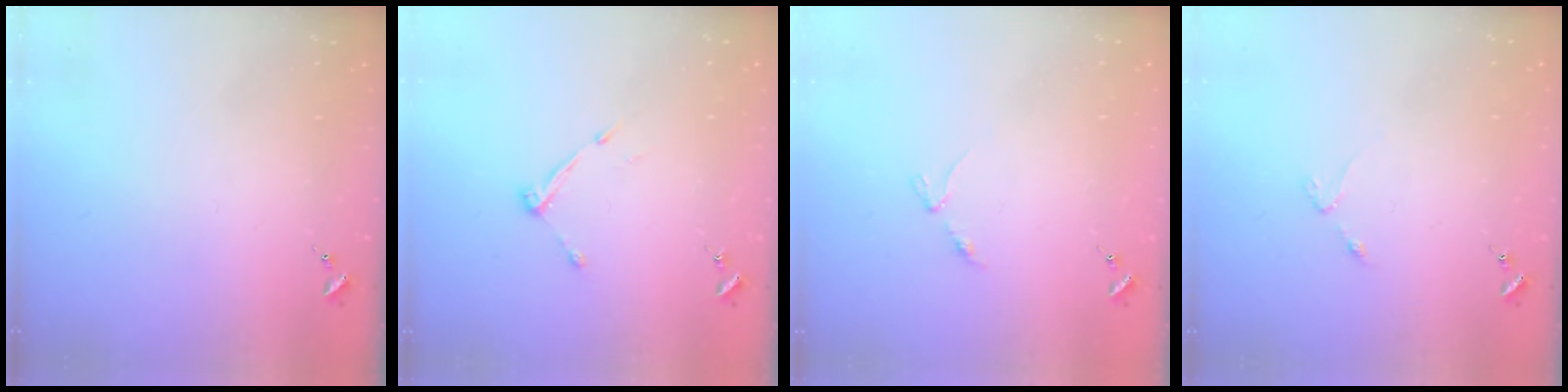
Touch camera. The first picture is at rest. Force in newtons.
{"total": 5.1, "press": 5.1, "slide": 0.6}
{"total": 2.9, "press": 2.8, "slide": 0.4}
{"total": 2.5, "press": 2.4, "slide": 0.4}